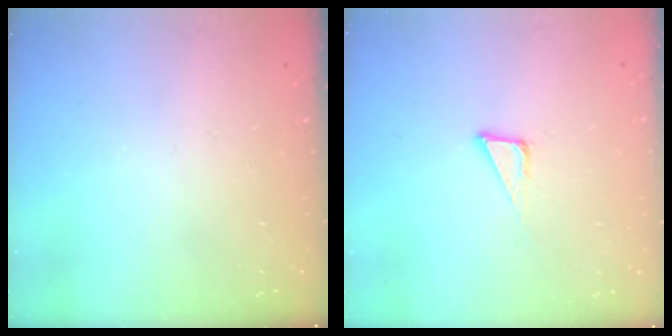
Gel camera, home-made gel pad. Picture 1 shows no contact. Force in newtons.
{"total": 3.8, "press": 3.8, "slide": 0.2}